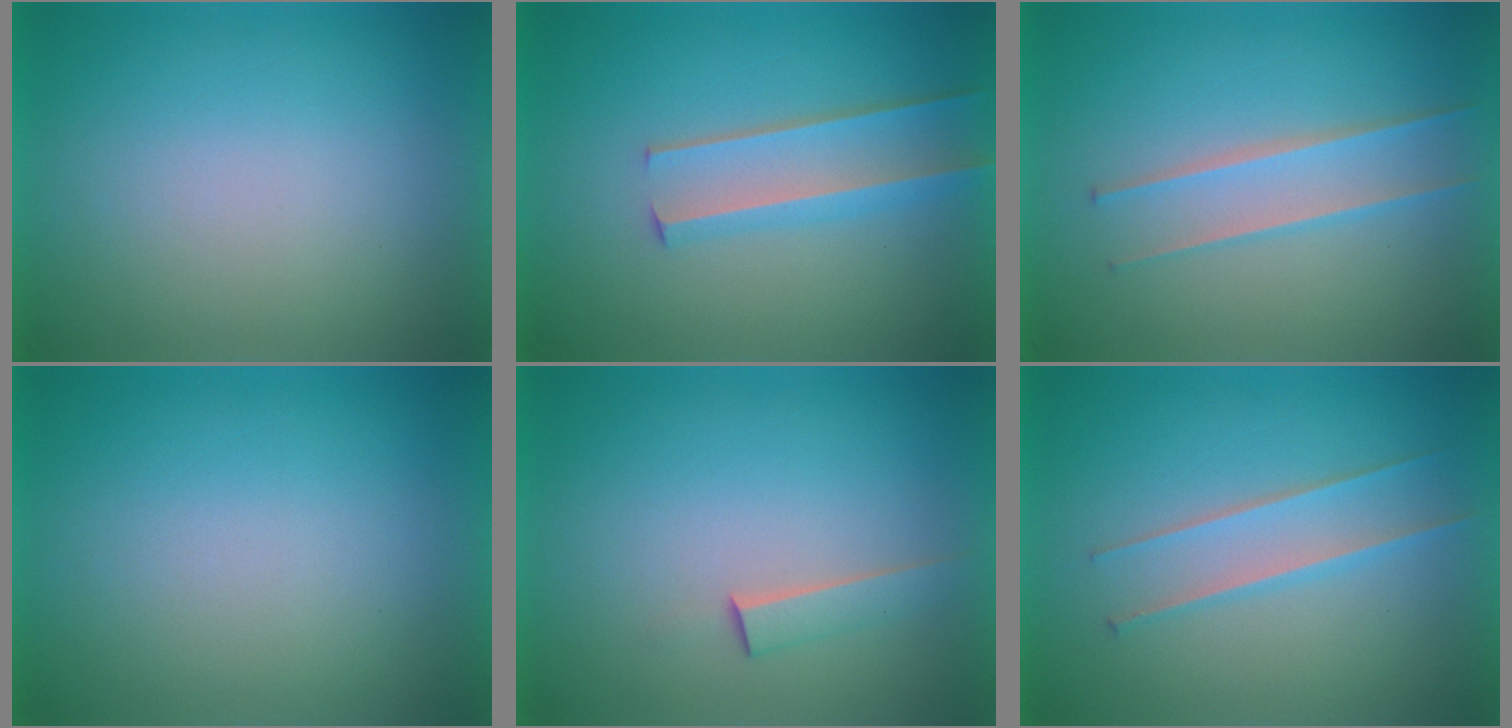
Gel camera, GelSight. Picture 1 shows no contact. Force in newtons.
{"total": 2.9}
{"total": 2.4}
{"total": 0.0}
{"total": 1.5}
{"total": 2.3}